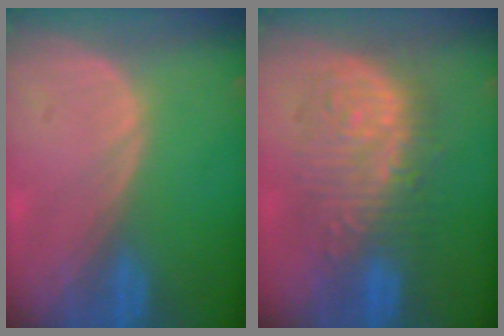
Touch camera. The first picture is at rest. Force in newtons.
{"total": 9.8, "press": 9.8, "slide": 0.4}